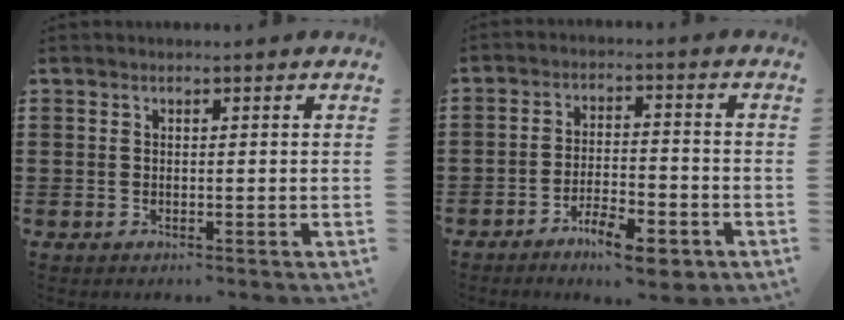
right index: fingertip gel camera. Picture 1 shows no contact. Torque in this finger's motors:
{"motor_torque": [1.20, 0.94, 0.54, 0.03]}